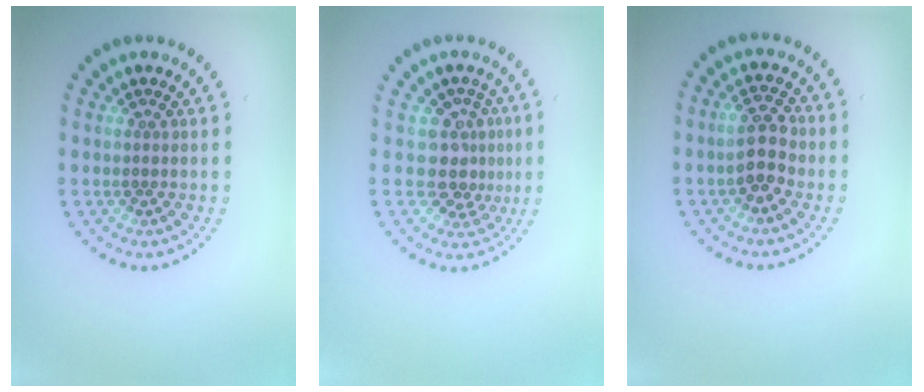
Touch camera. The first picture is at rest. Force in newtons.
{"total": 3.2, "press": 2.5, "slide": 2.0}
{"total": 3.2, "press": 3.2, "slide": 0.6}